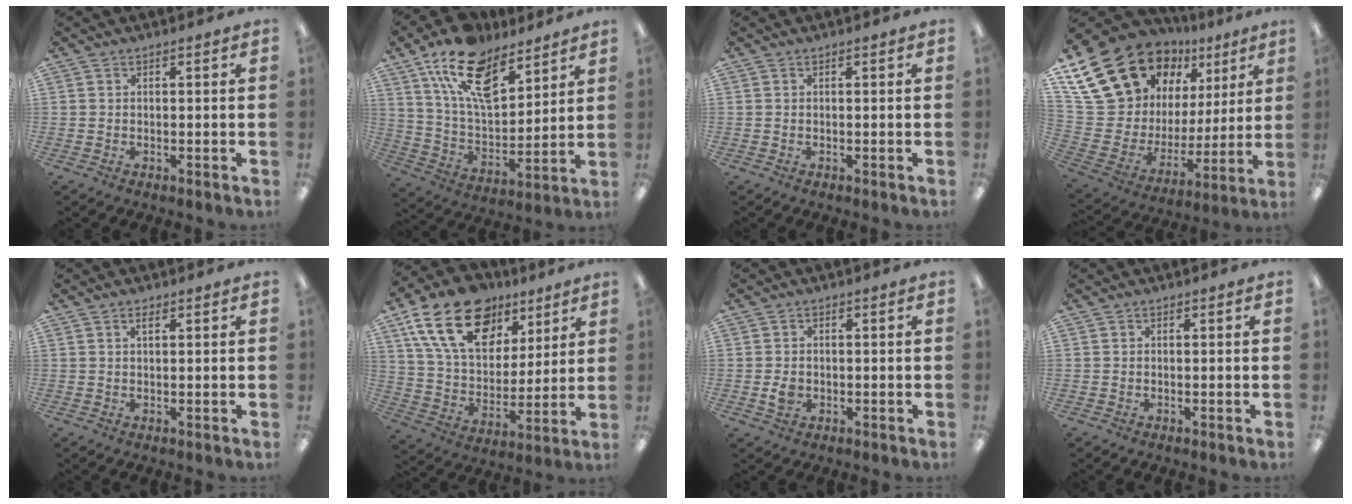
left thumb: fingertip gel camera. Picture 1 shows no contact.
{"total": 18.1, "force": [11.9, 8.9, 10.3], "torque": [-0.191, -0.050, 0.216]}
{"total": 0.0}
{"total": 24.0, "force": [15.1, 15.3, 10.5], "torque": [-0.198, -0.092, 0.301]}
{"total": 1.4, "force": [0.9, 0.6, 0.9], "torque": [-0.013, 0.000, 0.013]}
{"total": 21.7, "force": [12.0, 13.5, 12.1], "torque": [-0.217, -0.047, 0.219]}
{"total": 2.9, "force": [-0.5, 2.4, 1.6], "torque": [-0.019, 0.002, -0.010]}
{"total": 0.0}